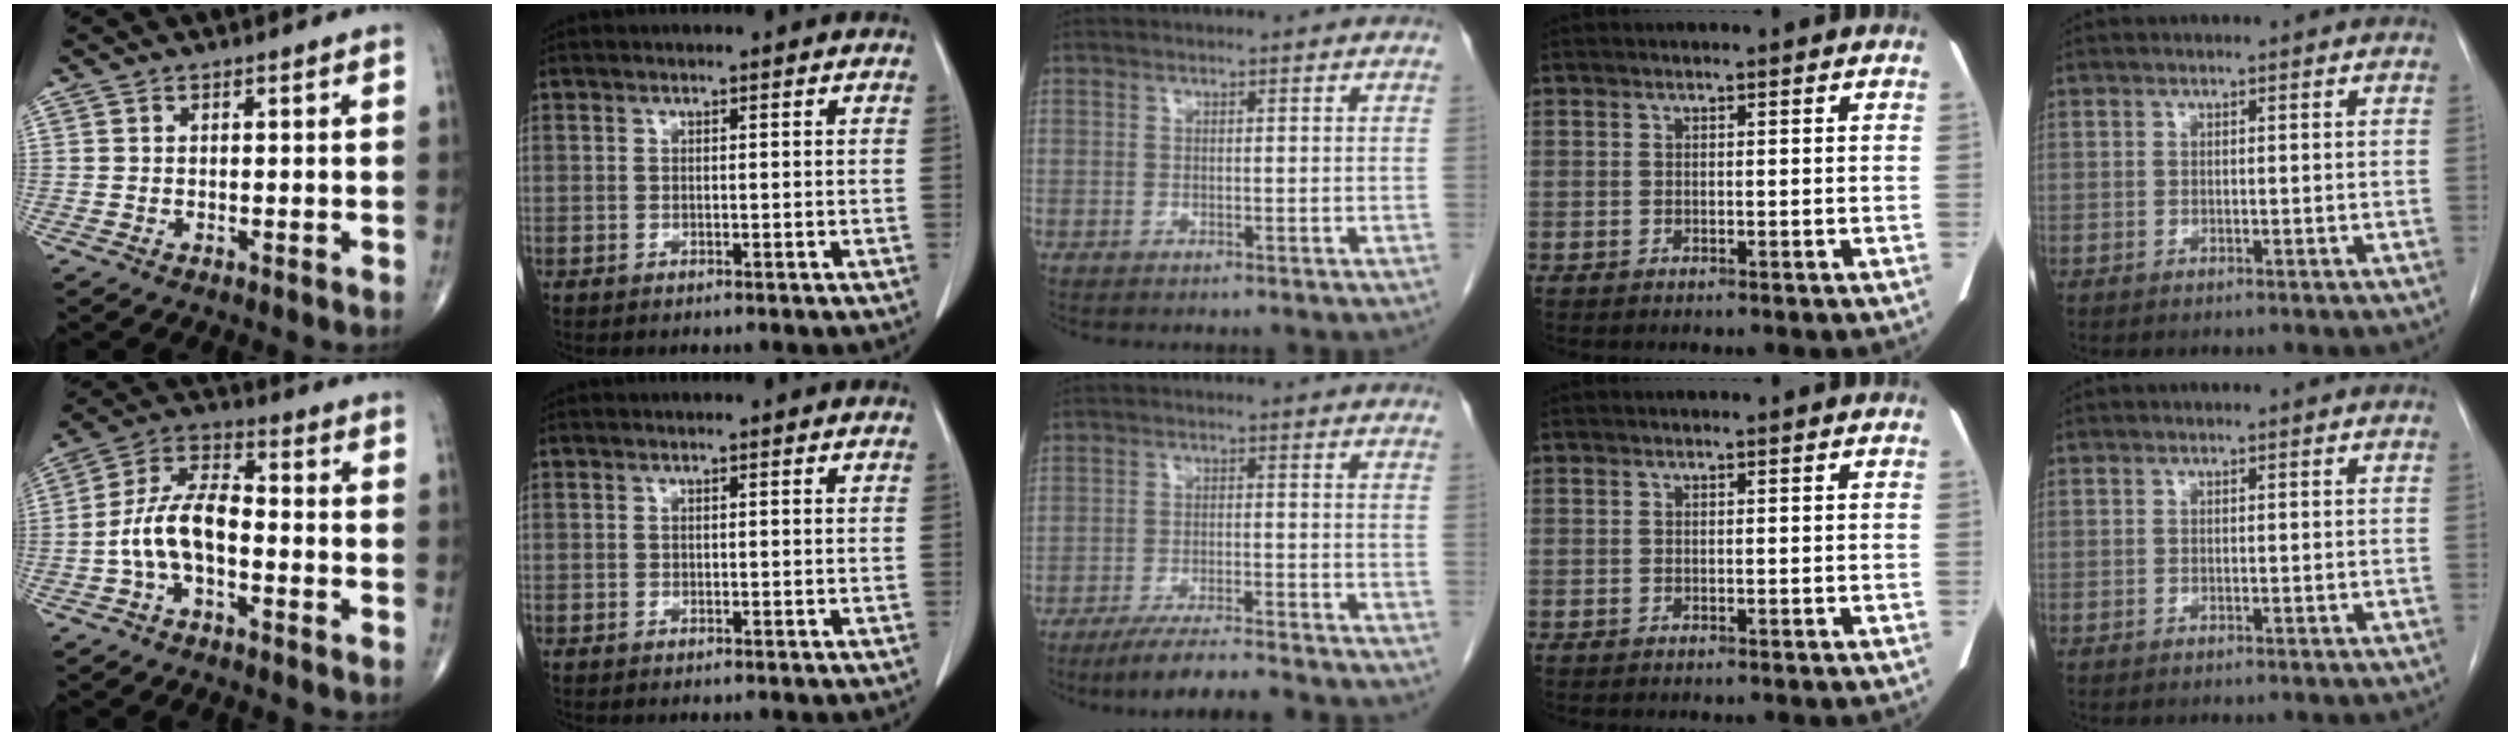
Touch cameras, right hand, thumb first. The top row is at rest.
{"thumb": {"total": 10.1, "force": [-2.6, 5.1, 8.4], "torque": [-0.161, 0.044, -0.057]}, "middle": {"total": 9.1, "force": [-8.1, -0.2, 4.2], "torque": [-0.055, -0.019, -0.129]}}